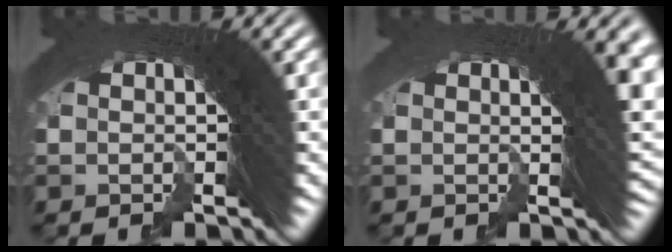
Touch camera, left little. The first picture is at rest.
{"total": 4.3, "force": [1.2, 0.7, 4.1], "torque": [-0.030, 0.020, 0.009]}